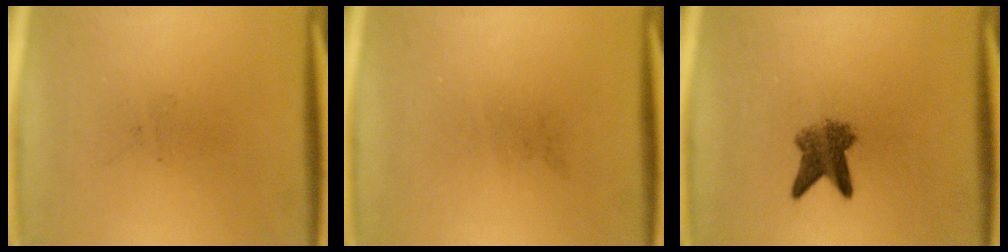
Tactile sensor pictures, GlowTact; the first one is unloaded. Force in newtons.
{"total": 0.0}
{"total": 4.7}